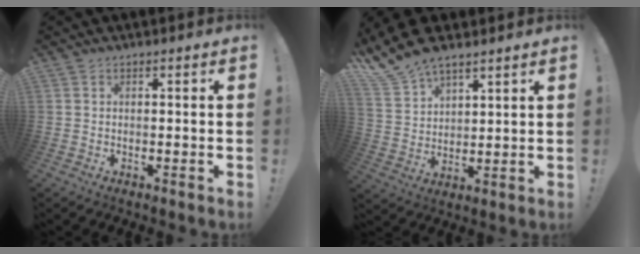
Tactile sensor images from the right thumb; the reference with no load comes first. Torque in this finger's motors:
{"motor_torque": [0.02, 0.06, 0.36, 0.31, 0.05]}